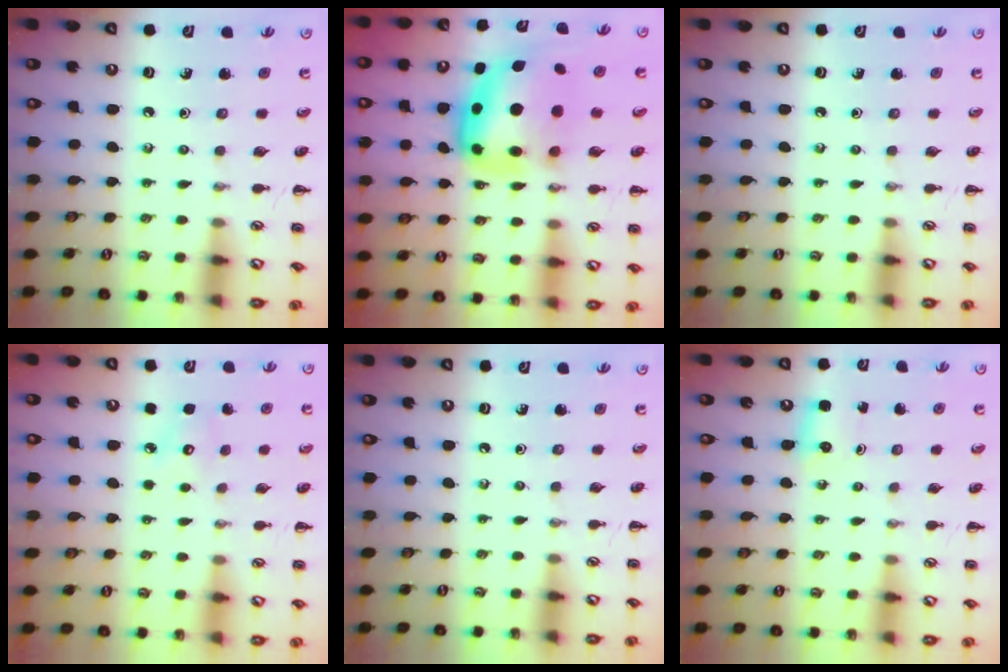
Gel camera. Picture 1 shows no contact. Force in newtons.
{"total": 13.1, "press": 12.8, "slide": 3.2}
{"total": 0.0}
{"total": 3.9, "press": 3.8, "slide": 0.8}
{"total": 0.0}
{"total": 2.6, "press": 2.5, "slide": 0.7}